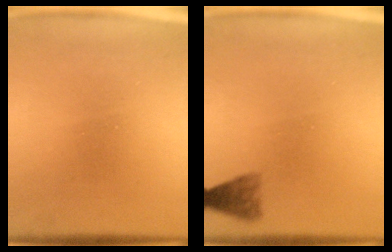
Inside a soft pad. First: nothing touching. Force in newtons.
{"total": 2.9}